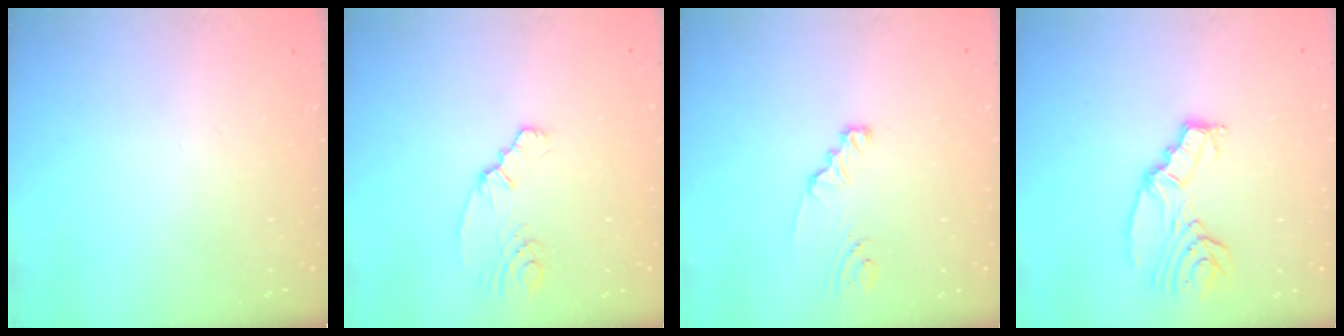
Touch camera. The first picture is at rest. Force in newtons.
{"total": 2.3, "press": 2.2, "slide": 0.5}
{"total": 2.1, "press": 2.1, "slide": 0.2}
{"total": 9.6, "press": 9.5, "slide": 1.0}